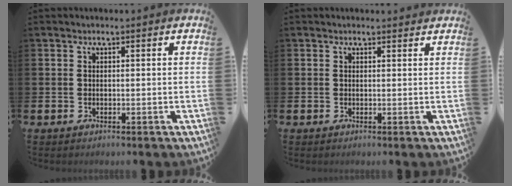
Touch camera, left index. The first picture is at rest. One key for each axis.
{"total": 0.0}